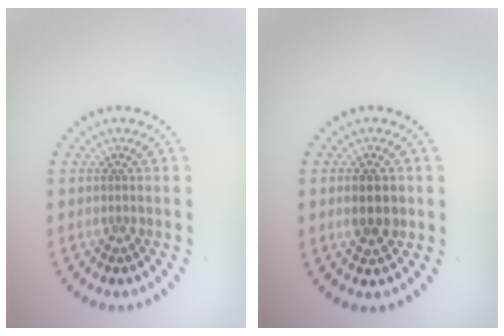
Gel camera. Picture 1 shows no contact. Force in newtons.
{"total": 2.2, "press": 2.2, "slide": 0.1}